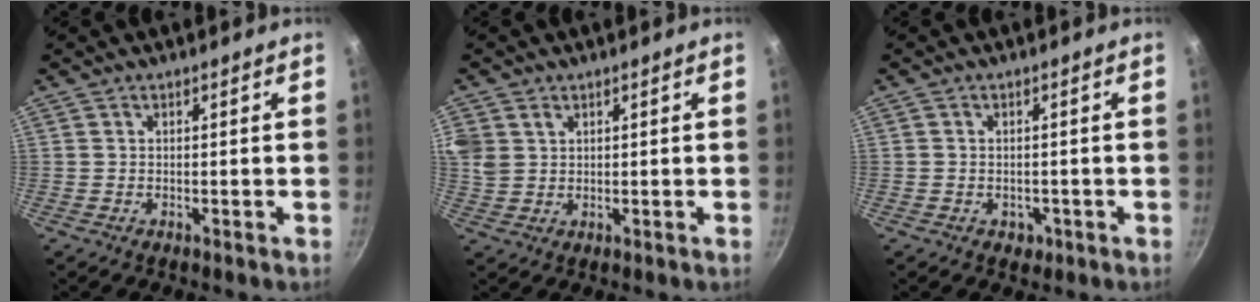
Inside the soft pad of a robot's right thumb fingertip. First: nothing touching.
{"total": 8.7, "force": [3.2, 6.8, 4.5], "torque": [-0.107, 0.016, 0.071]}
{"total": 2.3, "force": [-0.8, 1.9, 0.9], "torque": [-0.009, 0.005, -0.004]}